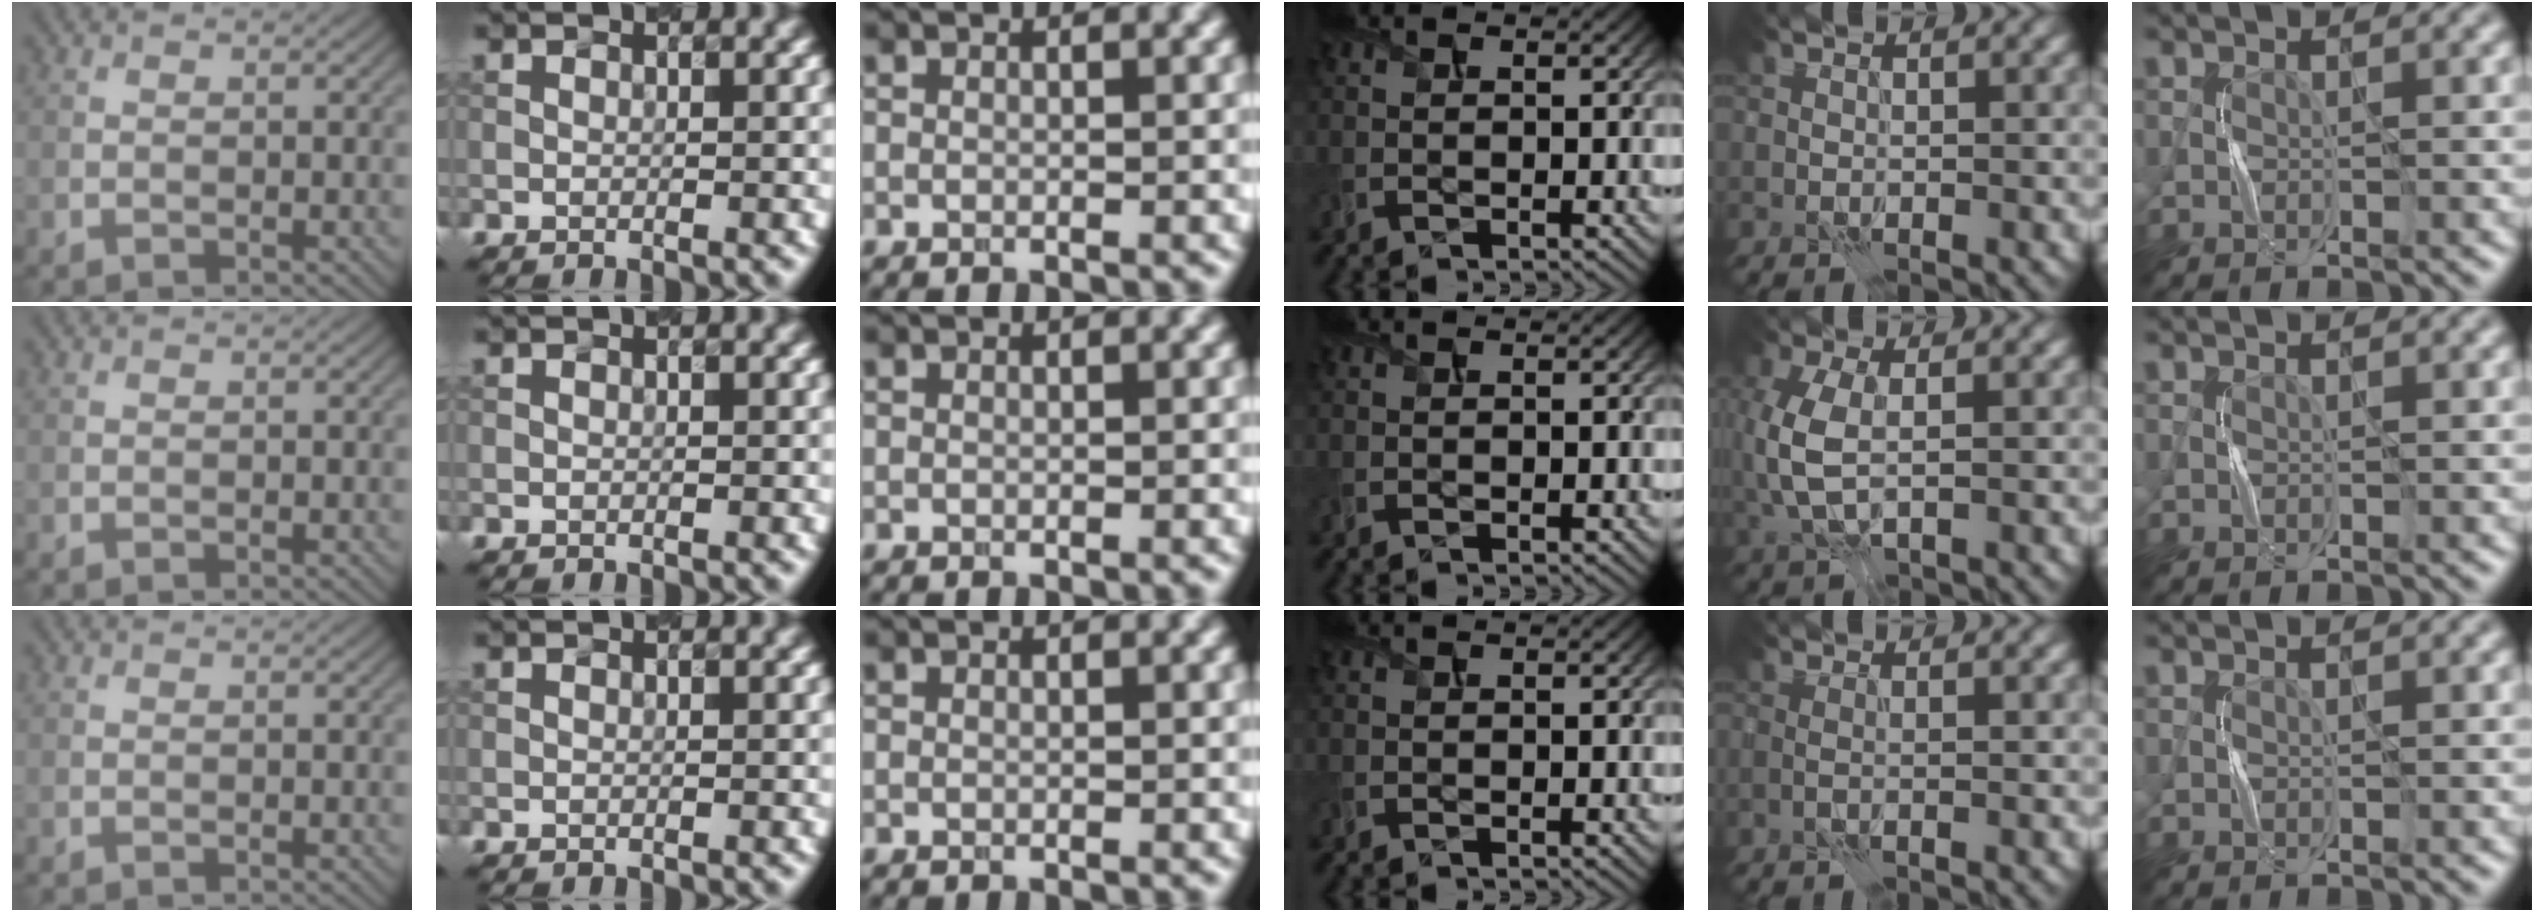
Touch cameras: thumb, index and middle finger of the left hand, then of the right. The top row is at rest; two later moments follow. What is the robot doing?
{"motion": "press", "object": "sticky note"}